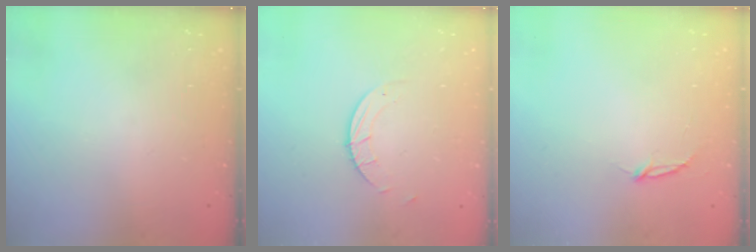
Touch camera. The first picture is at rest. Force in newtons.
{"total": 1.9, "press": 1.9, "slide": 0.1}
{"total": 2.8, "press": 2.8, "slide": 0.3}